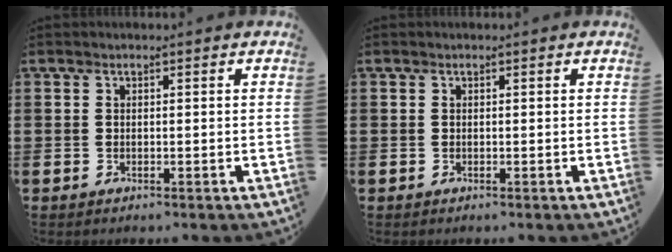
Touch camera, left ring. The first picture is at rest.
{"total": 0.0}